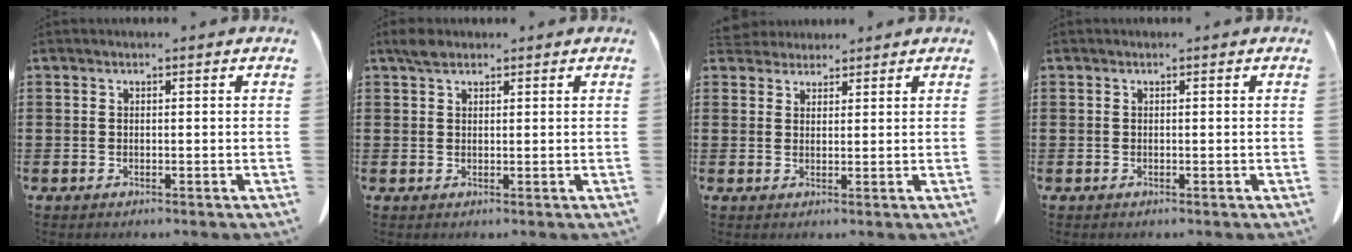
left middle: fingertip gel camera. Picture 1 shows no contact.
{"total": 2.0, "force": [1.6, 0.9, 0.8], "torque": [-0.021, 0.002, 0.031]}
{"total": 2.7, "force": [2.6, 0.7, 0.2], "torque": [-0.012, -0.003, 0.051]}
{"total": 0.0}